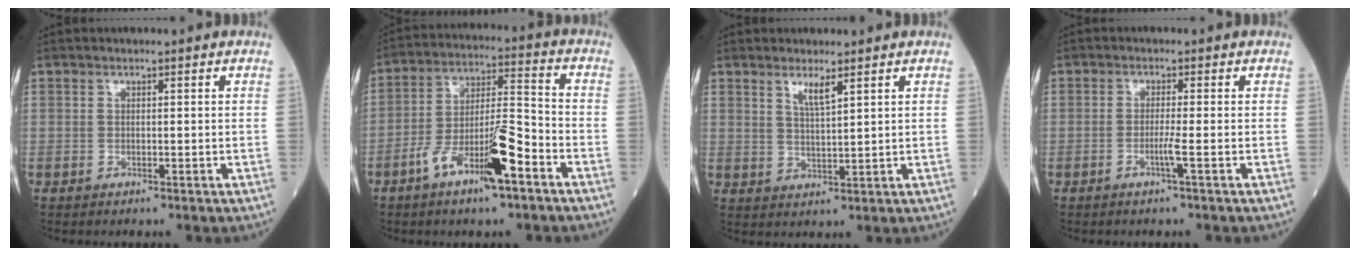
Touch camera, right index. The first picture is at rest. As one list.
[{"total": 11.9, "force": [-6.2, 2.1, 10.0], "torque": [-0.182, 0.004, -0.110]}, {"total": 3.2, "force": [2.1, 0.1, 2.4], "torque": [-0.049, -0.007, 0.043]}, {"total": 2.0, "force": [-0.9, -0.7, 1.7], "torque": [-0.034, -0.003, -0.020]}]